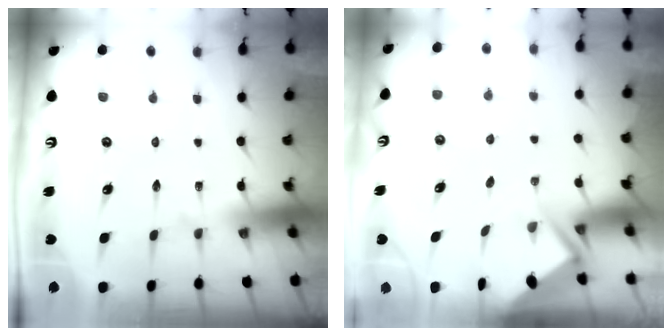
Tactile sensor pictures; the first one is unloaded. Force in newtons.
{"total": 2.8, "press": 2.8, "slide": 0.3}